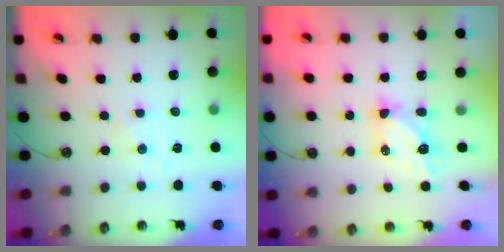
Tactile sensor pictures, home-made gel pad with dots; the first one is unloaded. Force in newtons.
{"total": 6.0, "press": 6.0, "slide": 0.3}